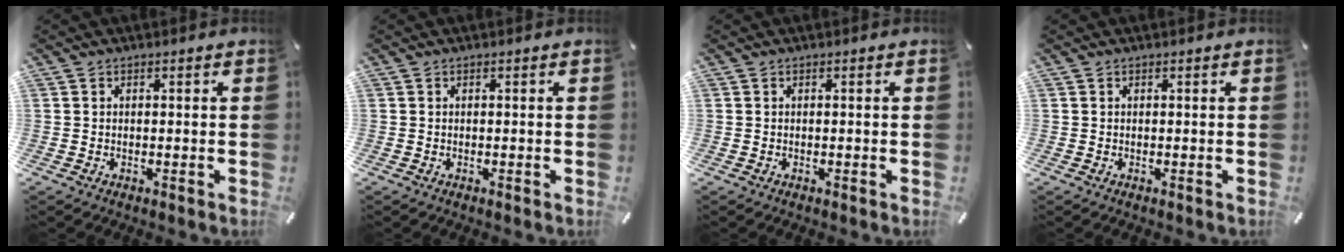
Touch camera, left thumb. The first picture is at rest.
{"total": 0.0}
{"total": 0.0}
{"total": 0.0}